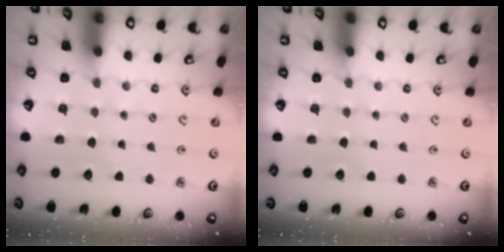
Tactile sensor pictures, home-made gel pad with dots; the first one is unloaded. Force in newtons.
{"total": 0.0}